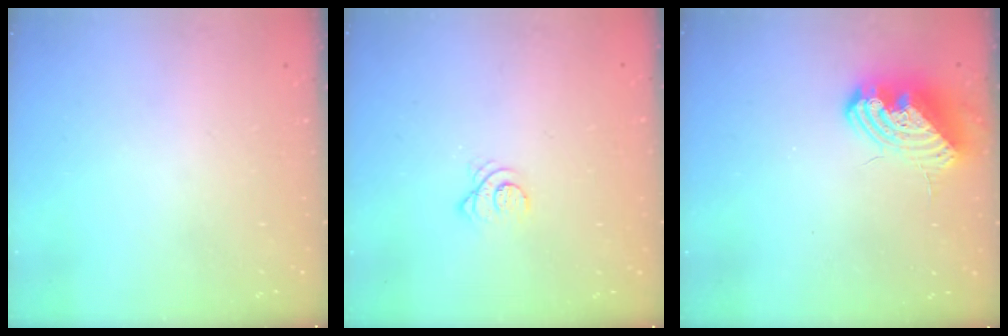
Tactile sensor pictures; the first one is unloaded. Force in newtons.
{"total": 3.5, "press": 3.5, "slide": 0.5}
{"total": 12.0, "press": 11.9, "slide": 1.2}